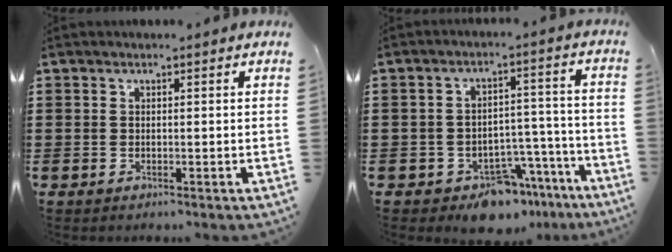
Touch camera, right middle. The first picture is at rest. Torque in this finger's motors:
{"motor_torque": [1.17, -0.94, 0.42, 0.05]}